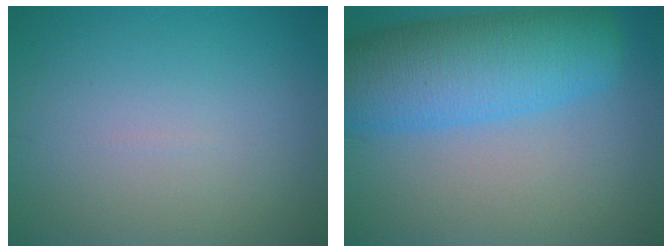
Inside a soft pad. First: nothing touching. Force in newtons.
{"total": 9.7, "press": 9.7, "slide": 0.6}